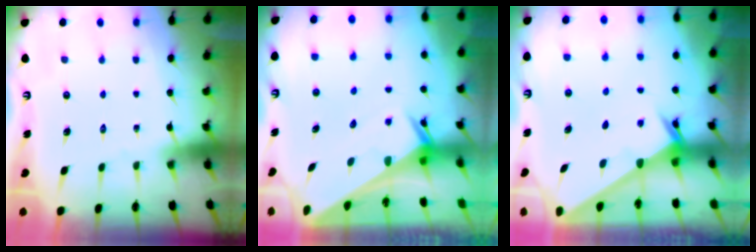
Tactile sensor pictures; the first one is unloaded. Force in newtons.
{"total": 2.6, "press": 2.6, "slide": 0.1}
{"total": 2.4, "press": 2.4, "slide": 0.2}